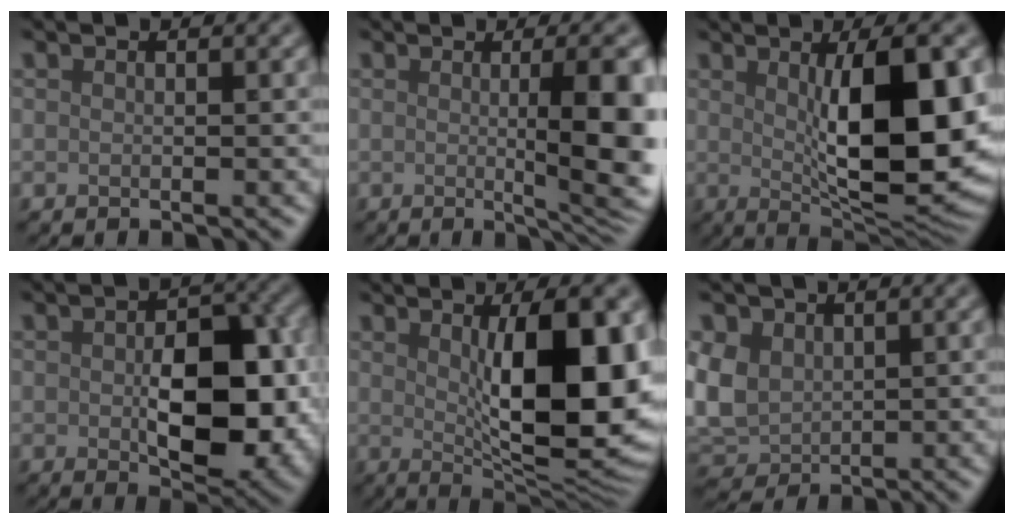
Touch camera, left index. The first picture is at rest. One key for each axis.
{"total": 7.3, "fx": -0.2, "fy": 1.6, "fz": 7.1, "tx": -0.085, "ty": -0.006, "tz": 0.001}
{"total": 11.2, "fx": 0.7, "fy": 3.3, "fz": 10.7, "tx": -0.161, "ty": -0.008, "tz": 0.022}
{"total": 8.8, "fx": -1.2, "fy": 4.7, "fz": 7.4, "tx": -0.127, "ty": -0.013, "tz": -0.002}
{"total": 12.2, "fx": 0.9, "fy": 4.2, "fz": 11.4, "tx": -0.141, "ty": -0.004, "tz": 0.021}
{"total": 5.0, "fx": 0.8, "fy": 3.9, "fz": 3.0, "tx": -0.097, "ty": -0.001, "tz": 0.018}